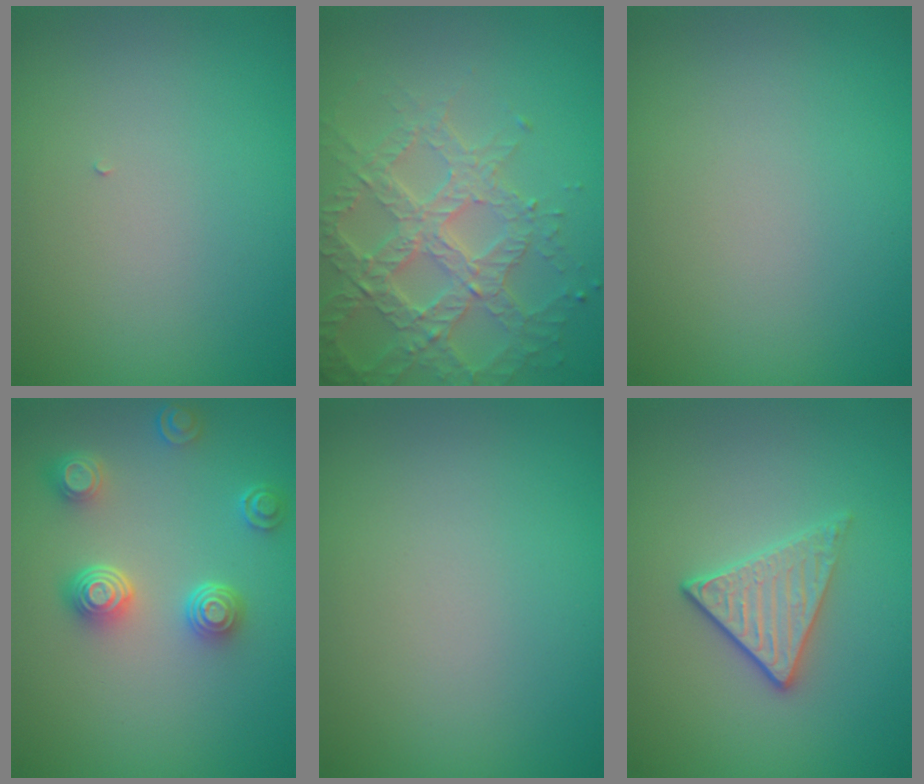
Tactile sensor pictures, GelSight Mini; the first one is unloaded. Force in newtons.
{"total": 5.9, "press": 4.8, "slide": 3.4}
{"total": 0.0}
{"total": 4.2, "press": 3.4, "slide": 2.6}
{"total": 0.0}
{"total": 3.0, "press": 2.7, "slide": 1.2}